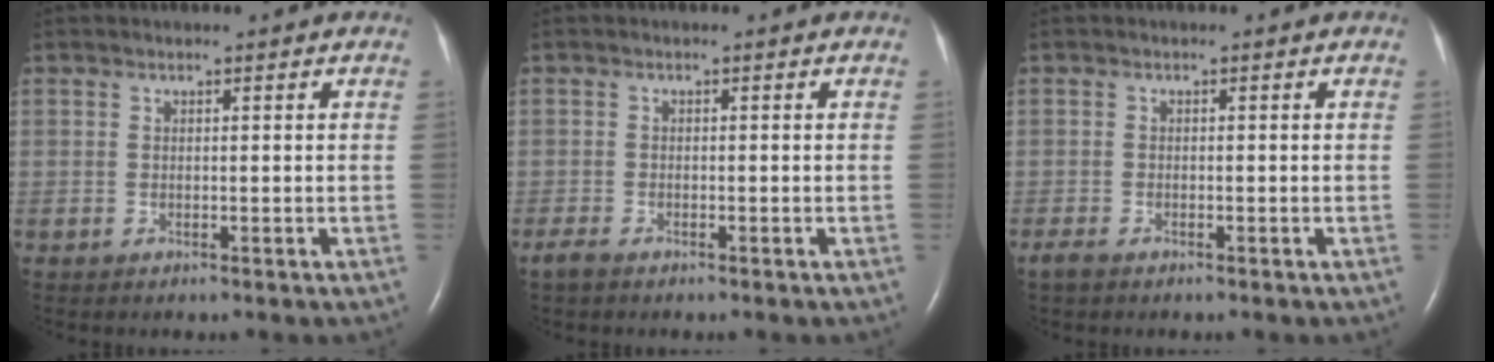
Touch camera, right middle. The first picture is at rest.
{"total": 1.5, "force": [-1.2, 0.4, 0.8], "torque": [-0.026, -0.004, -0.024]}
{"total": 1.4, "force": [-1.1, 0.5, 0.8], "torque": [-0.025, -0.004, -0.021]}